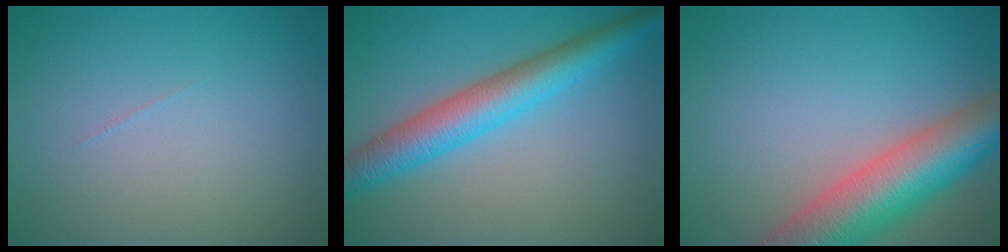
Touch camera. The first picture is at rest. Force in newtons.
{"total": 5.9, "press": 5.9, "slide": 0.0}
{"total": 9.8, "press": 9.8, "slide": 0.4}